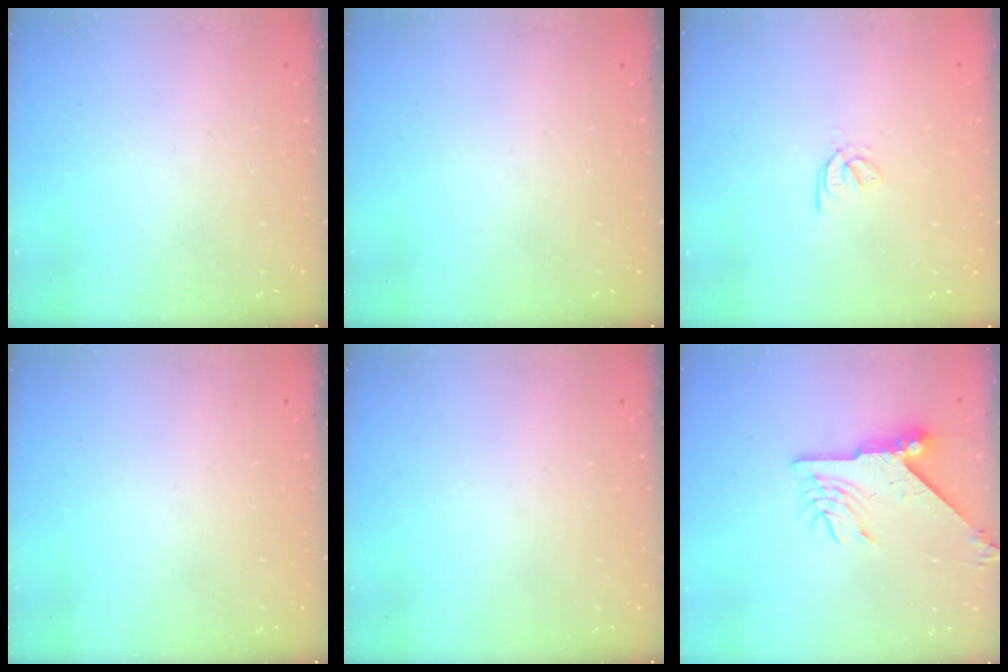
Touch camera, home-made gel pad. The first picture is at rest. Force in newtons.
{"total": 0.0}
{"total": 2.9, "press": 2.8, "slide": 0.8}
{"total": 0.0}
{"total": 0.0}
{"total": 9.9, "press": 9.8, "slide": 1.1}